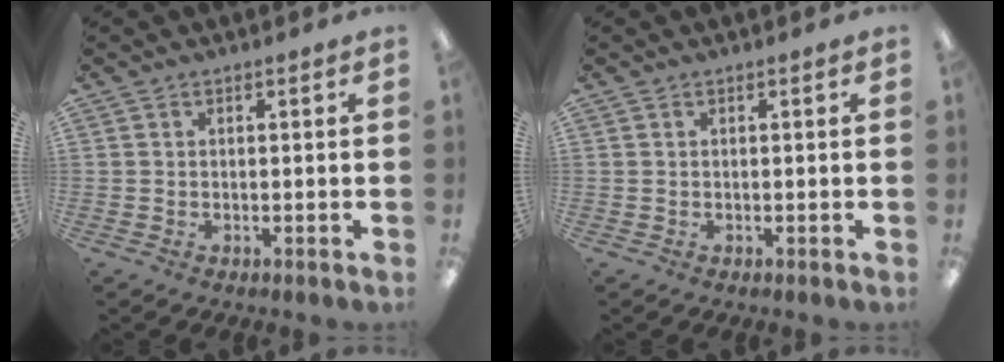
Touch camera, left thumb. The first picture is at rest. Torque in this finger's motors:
{"motor_torque": [0.00, 0.00, 0.00, 0.00, 0.00]}